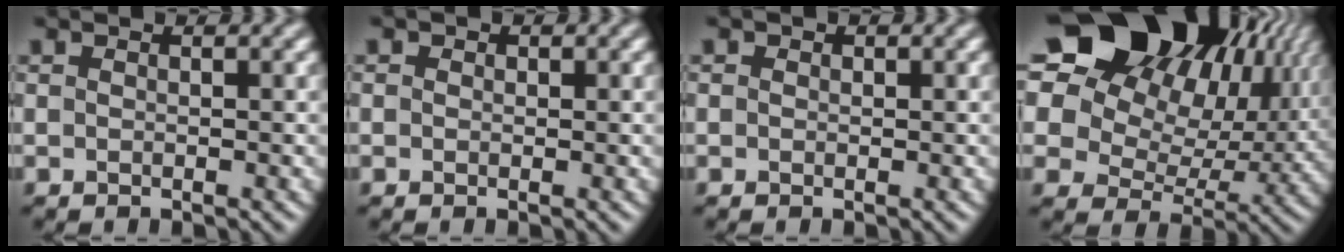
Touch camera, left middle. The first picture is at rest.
{"total": 0.9, "force": [0.4, 0.8, 0.1], "torque": [0.007, 0.000, -0.005]}
{"total": 0.6, "force": [0.2, 0.5, 0.0], "torque": [0.007, -0.005, -0.002]}
{"total": 20.2, "force": [10.2, 13.4, 11.2], "torque": [-0.226, 0.074, 0.160]}